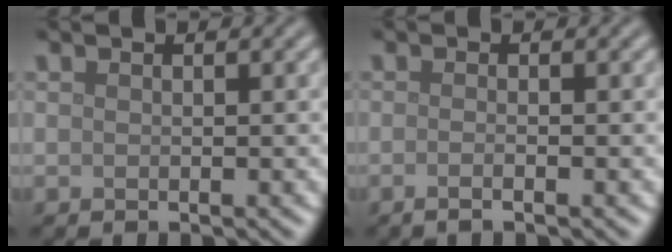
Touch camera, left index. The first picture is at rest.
{"total": 1.7, "force": [-0.3, 0.8, 1.5], "torque": [-0.007, -0.006, -0.021]}